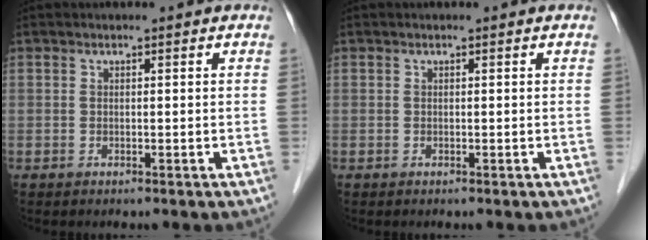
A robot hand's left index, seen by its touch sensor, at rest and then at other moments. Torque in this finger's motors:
{"motor_torque": [0.00, 0.00, 0.00, 0.00]}